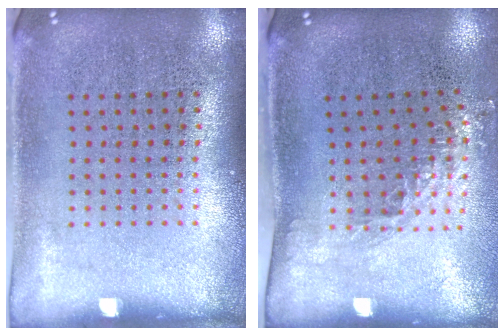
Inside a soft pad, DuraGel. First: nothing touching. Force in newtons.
{"total": 1.4, "press": 1.0, "slide": 1.0}